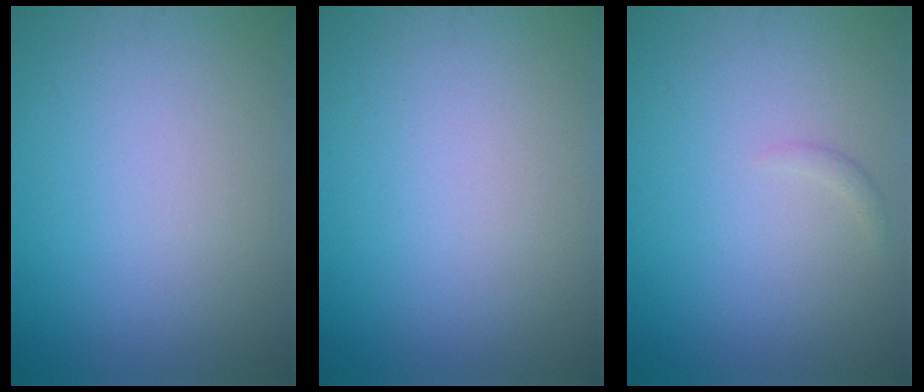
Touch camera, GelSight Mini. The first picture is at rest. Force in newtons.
{"total": 0.0}
{"total": 0.6, "press": 0.6, "slide": 0.1}